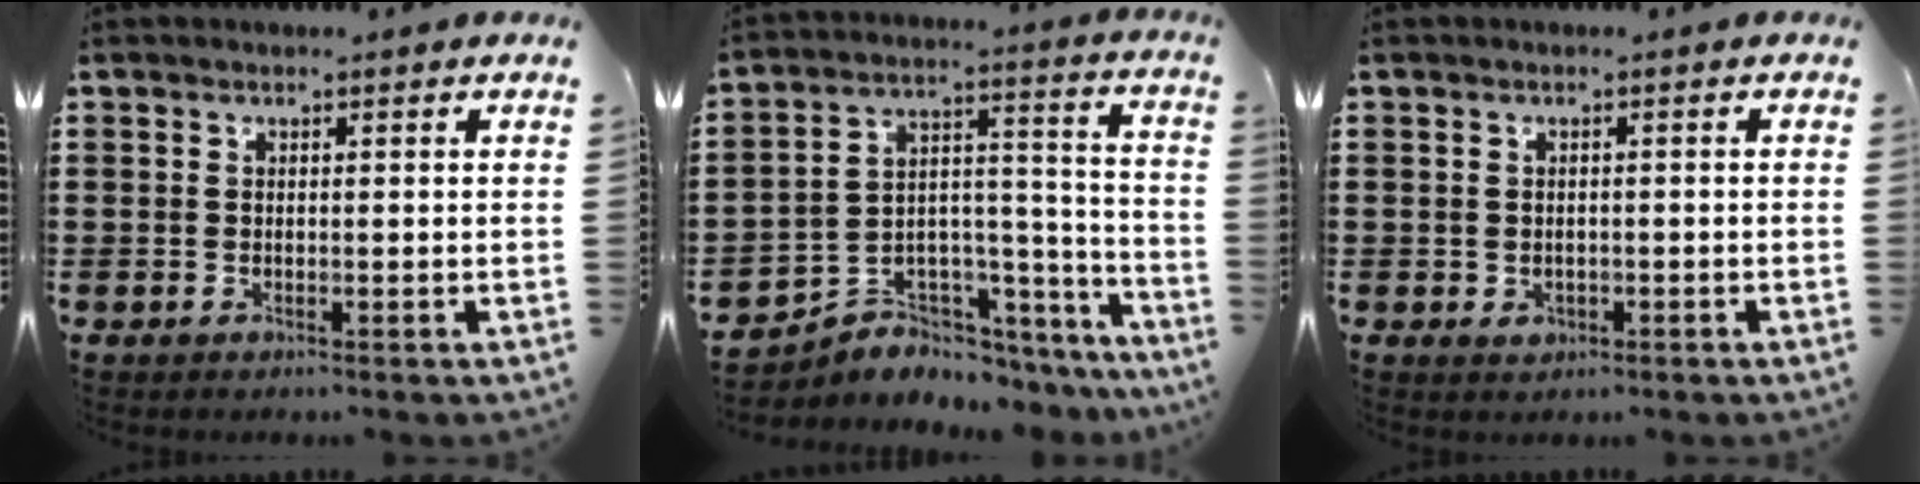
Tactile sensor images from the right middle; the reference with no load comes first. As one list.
[{"total": 4.4, "force": [-3.8, 2.1, -0.2], "torque": [-0.003, -0.002, -0.077]}, {"total": 1.0, "force": [-0.2, 0.8, 0.5], "torque": [-0.012, 0.005, -0.006]}]